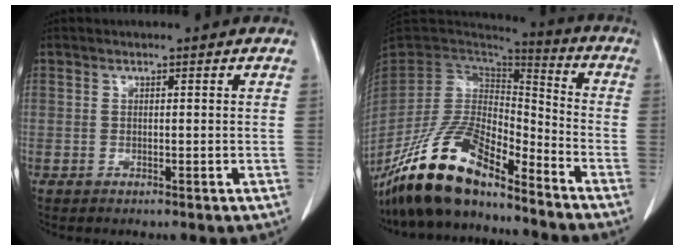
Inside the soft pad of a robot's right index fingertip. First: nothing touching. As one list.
[{"total": 17.6, "force": [-13.9, 5.0, 9.6], "torque": [-0.185, -0.002, -0.256]}]